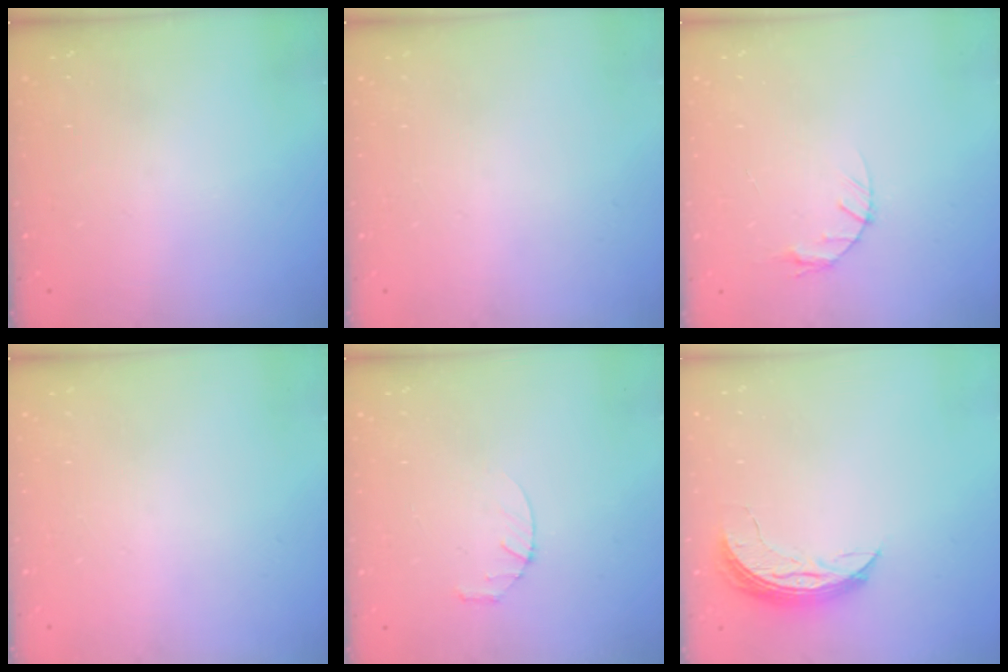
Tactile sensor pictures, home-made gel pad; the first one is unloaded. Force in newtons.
{"total": 0.0}
{"total": 3.3, "press": 3.2, "slide": 0.5}
{"total": 0.0}
{"total": 2.8, "press": 2.8, "slide": 0.4}
{"total": 7.2, "press": 7.2, "slide": 0.7}